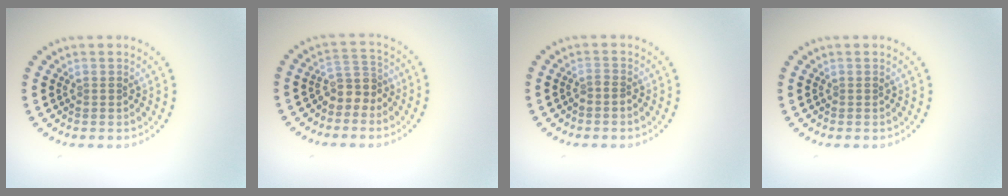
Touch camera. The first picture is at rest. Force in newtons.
{"total": 2.6, "press": 2.0, "slide": 1.6}
{"total": 0.7, "press": 0.3, "slide": 0.6}
{"total": 0.0}